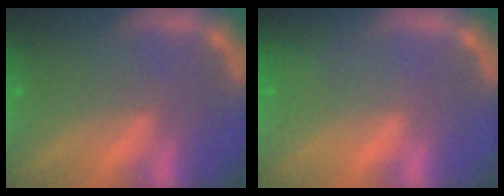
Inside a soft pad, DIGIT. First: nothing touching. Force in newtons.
{"total": 1.4}